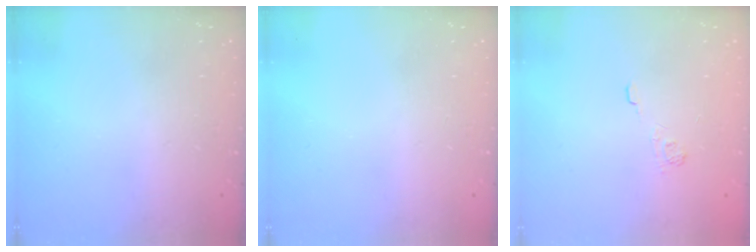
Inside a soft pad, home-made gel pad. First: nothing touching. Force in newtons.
{"total": 0.0}
{"total": 2.3, "press": 1.8, "slide": 1.3}